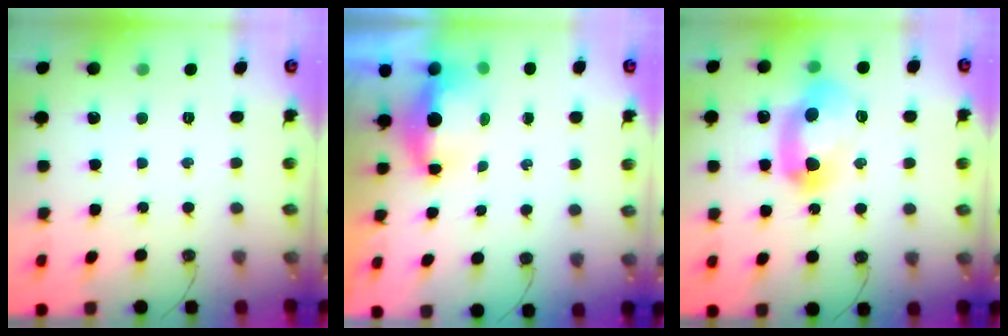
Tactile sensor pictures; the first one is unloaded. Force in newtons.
{"total": 5.3, "press": 5.2, "slide": 1.2}
{"total": 14.8, "press": 14.8, "slide": 0.8}